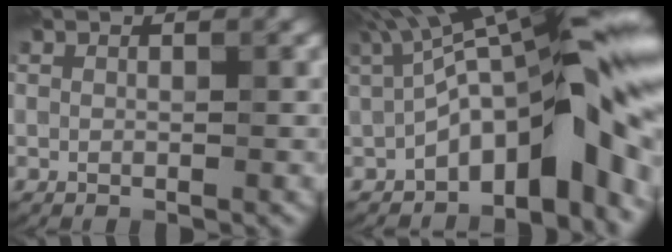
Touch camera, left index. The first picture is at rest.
{"total": 13.5, "force": [-1.2, 4.3, 12.7], "torque": [-0.170, 0.031, -0.034]}